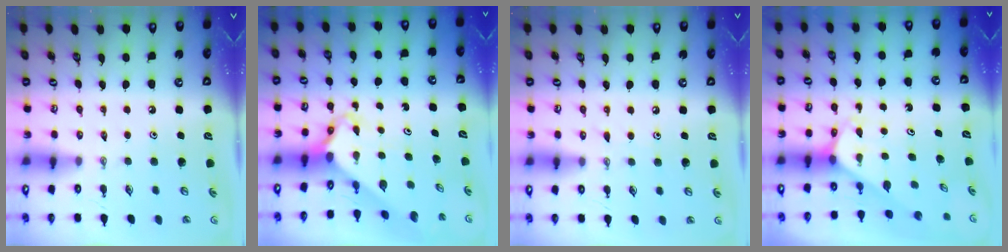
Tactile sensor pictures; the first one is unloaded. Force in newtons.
{"total": 2.8, "press": 2.8, "slide": 0.2}
{"total": 4.9, "press": 4.9, "slide": 0.6}
{"total": 2.4, "press": 2.4, "slide": 0.2}